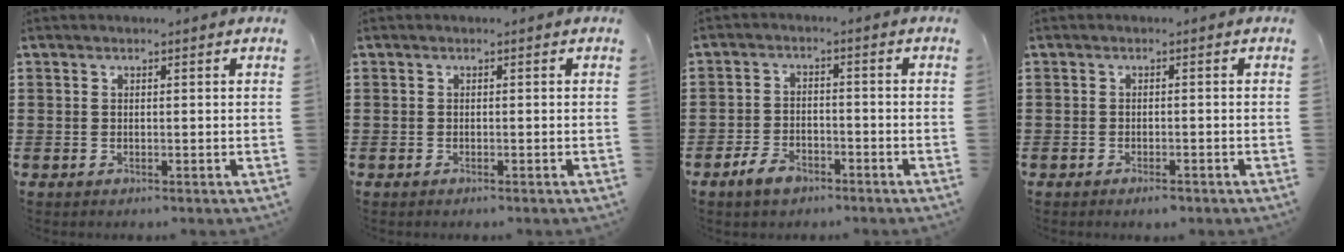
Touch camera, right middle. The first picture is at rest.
{"total": 0.0}
{"total": 4.0, "force": [-2.9, 1.8, 2.1], "torque": [-0.048, 0.005, -0.058]}
{"total": 1.2, "force": [-0.9, 0.3, 0.8], "torque": [-0.016, -0.004, -0.016]}